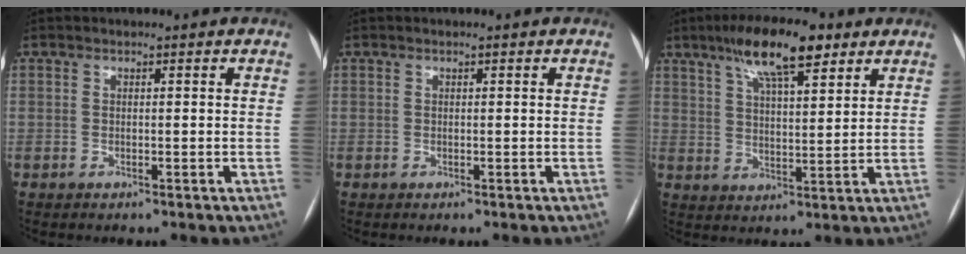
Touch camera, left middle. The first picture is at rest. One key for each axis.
{"total": 0.0}
{"total": 11.4, "fx": 7.2, "fy": 2.9, "fz": 8.3, "tx": -0.146, "ty": 0.017, "tz": 0.123}